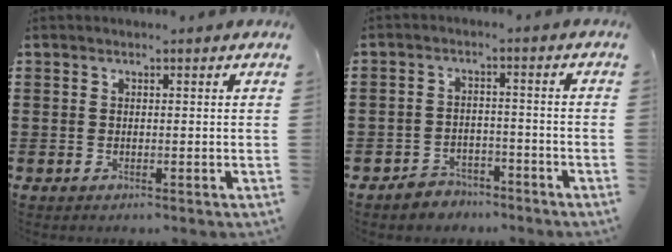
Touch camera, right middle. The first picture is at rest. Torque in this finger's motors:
{"motor_torque": [0.63, -0.07, -0.01, 0.01]}